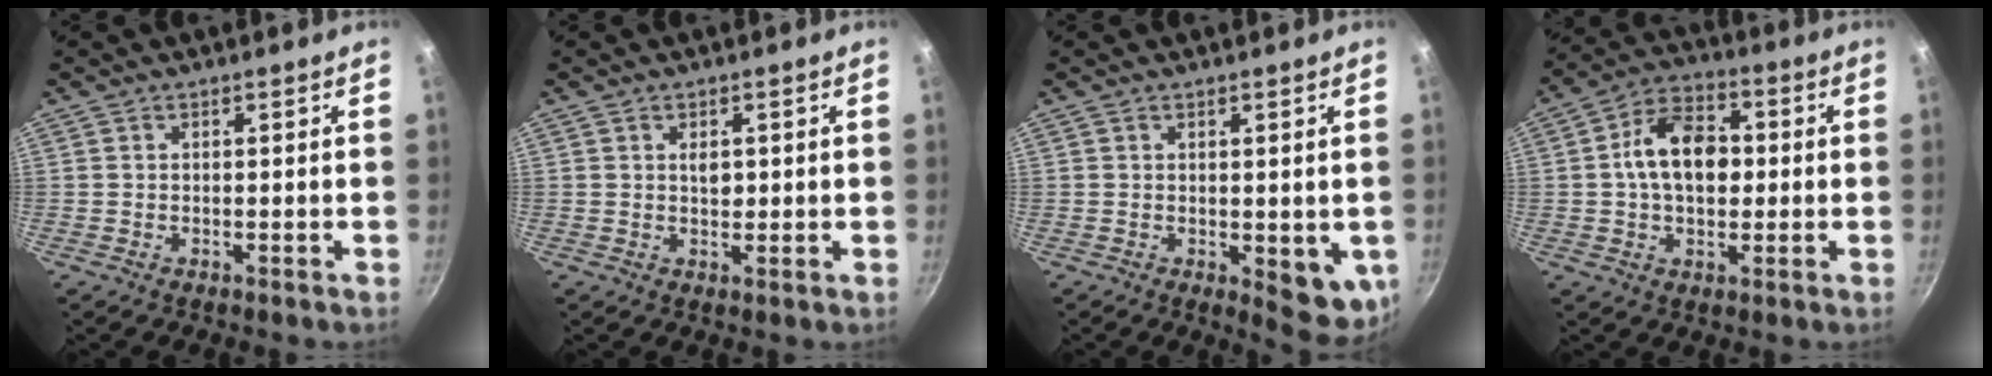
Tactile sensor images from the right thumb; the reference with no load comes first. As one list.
[{"total": 2.2, "force": [0.5, 1.3, 1.6], "torque": [-0.018, -0.004, 0.007]}, {"total": 7.9, "force": [-0.3, 3.7, 7.0], "torque": [-0.059, -0.003, 0.008]}, {"total": 12.4, "force": [0.7, 8.3, 9.2], "torque": [-0.122, 0.022, -0.003]}]